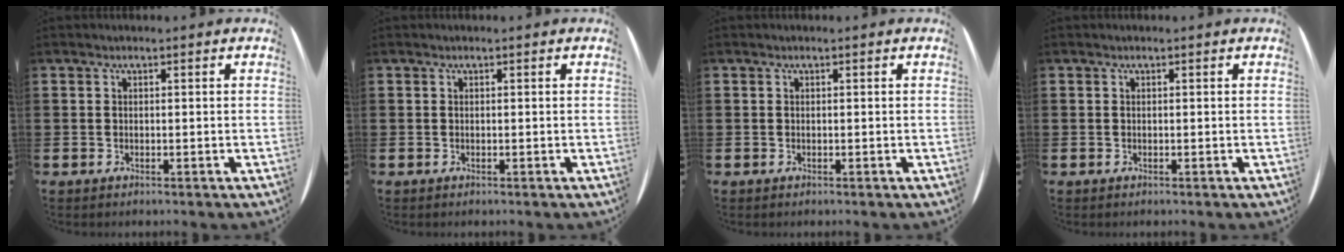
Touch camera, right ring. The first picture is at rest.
{"total": 0.0}
{"total": 0.0}
{"total": 0.0}